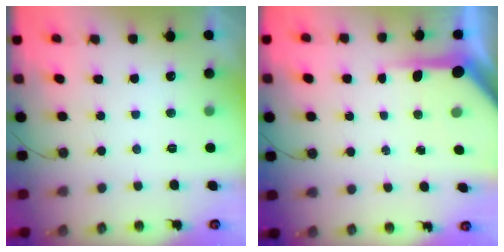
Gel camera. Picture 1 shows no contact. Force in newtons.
{"total": 7.8, "press": 7.8, "slide": 0.7}